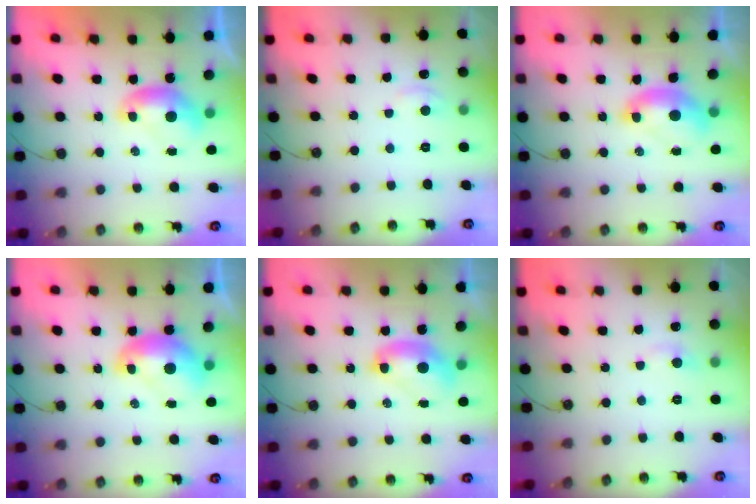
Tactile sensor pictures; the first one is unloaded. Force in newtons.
{"total": 3.0, "press": 2.9, "slide": 0.5}
{"total": 2.3, "press": 2.3, "slide": 0.6}
{"total": 2.6, "press": 2.5, "slide": 0.7}
{"total": 2.8, "press": 2.8, "slide": 0.1}
{"total": 1.2, "press": 0.9, "slide": 0.8}